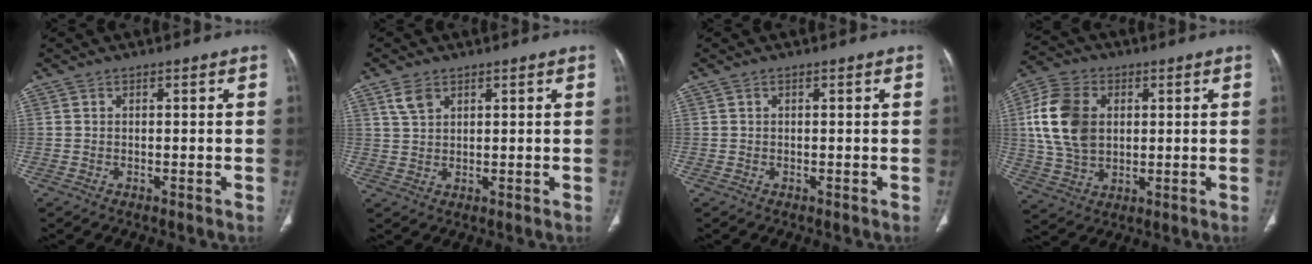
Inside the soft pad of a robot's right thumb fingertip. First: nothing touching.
{"total": 3.4, "force": [2.0, 1.9, 1.9], "torque": [-0.037, -0.003, 0.048]}
{"total": 0.0}
{"total": 13.9, "force": [2.5, 9.8, 9.5], "torque": [-0.177, 0.001, 0.047]}